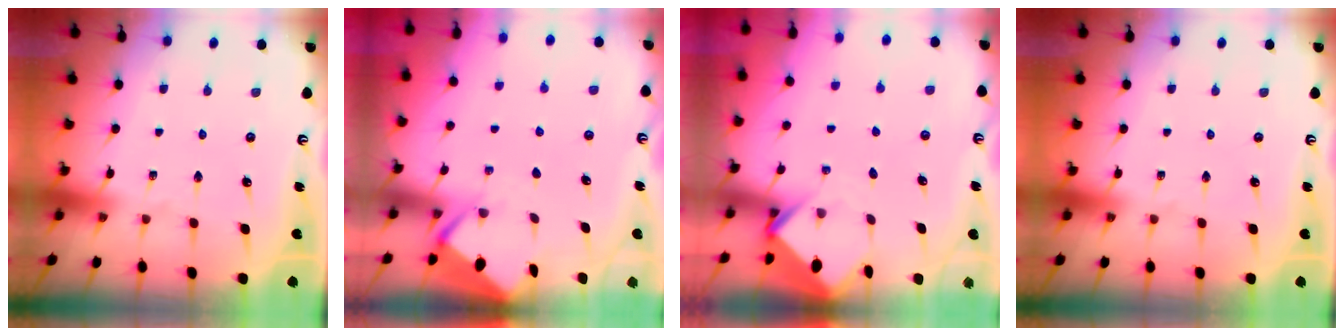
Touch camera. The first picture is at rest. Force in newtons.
{"total": 2.6, "press": 2.6, "slide": 0.4}
{"total": 4.0, "press": 4.0, "slide": 0.2}
{"total": 0.0}